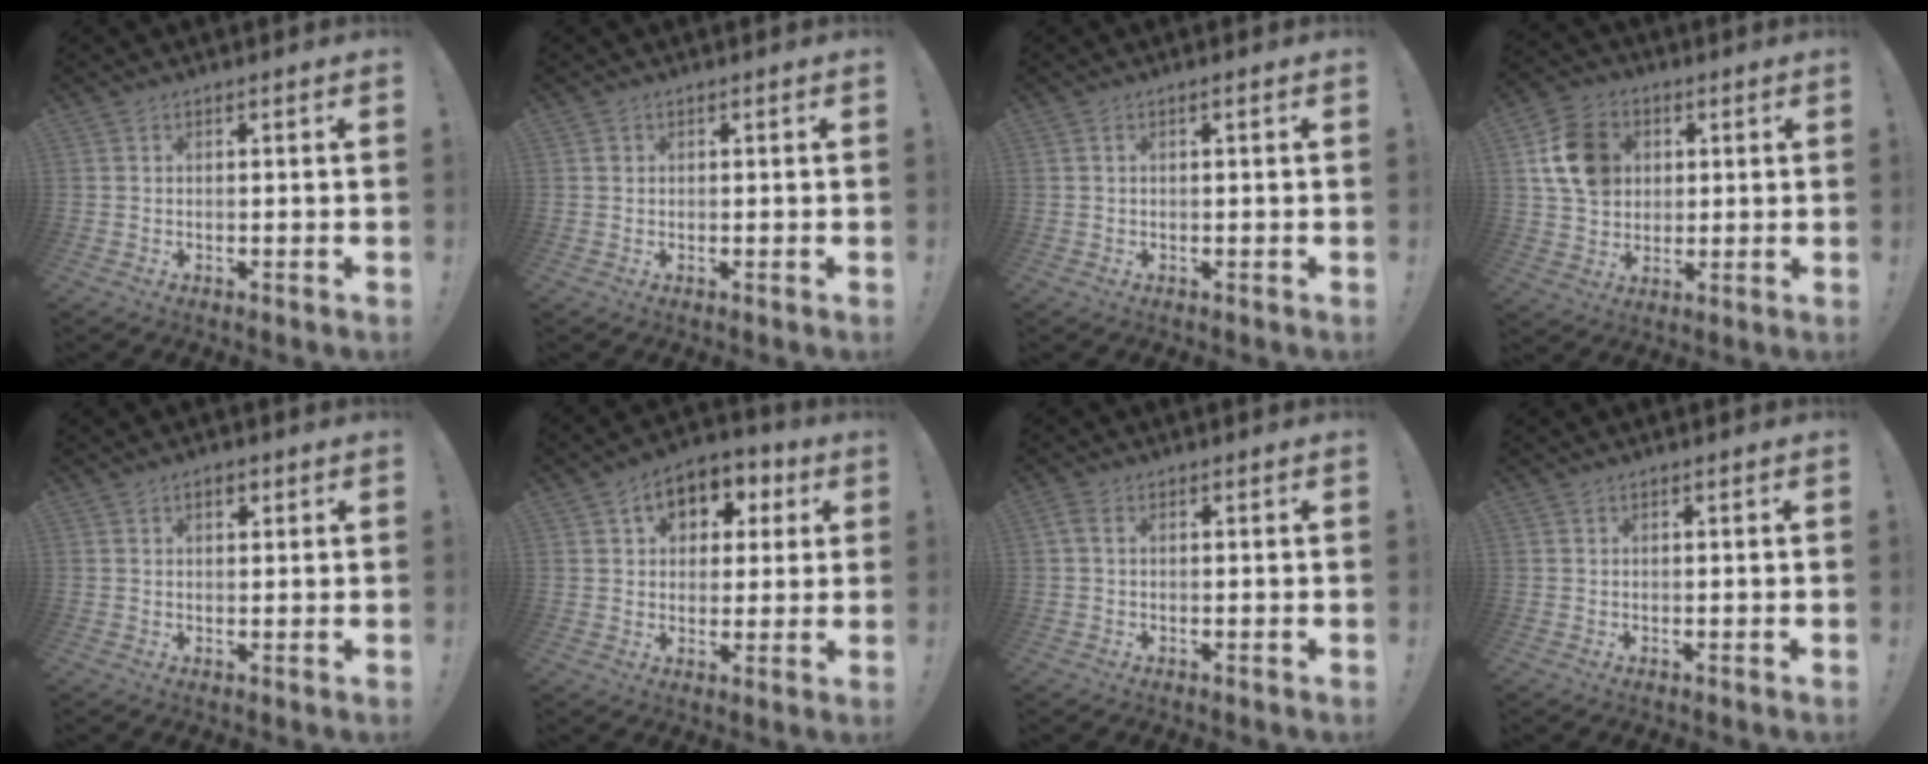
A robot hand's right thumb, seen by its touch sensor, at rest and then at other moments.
{"total": 0.7, "force": [0.2, 0.6, -0.1], "torque": [0.006, 0.000, 0.003]}
{"total": 1.1, "force": [-0.1, 0.0, 1.1], "torque": [-0.021, 0.001, -0.002]}
{"total": 13.7, "force": [3.4, 11.2, 7.1], "torque": [-0.102, -0.002, 0.071]}
{"total": 2.3, "force": [1.1, 1.3, 1.6], "torque": [-0.024, -0.001, 0.016]}
{"total": 9.5, "force": [3.5, 7.4, 4.8], "torque": [-0.060, -0.012, 0.065]}
{"total": 1.6, "force": [0.3, 0.8, 1.4], "torque": [-0.029, 0.005, 0.006]}
{"total": 0.0}